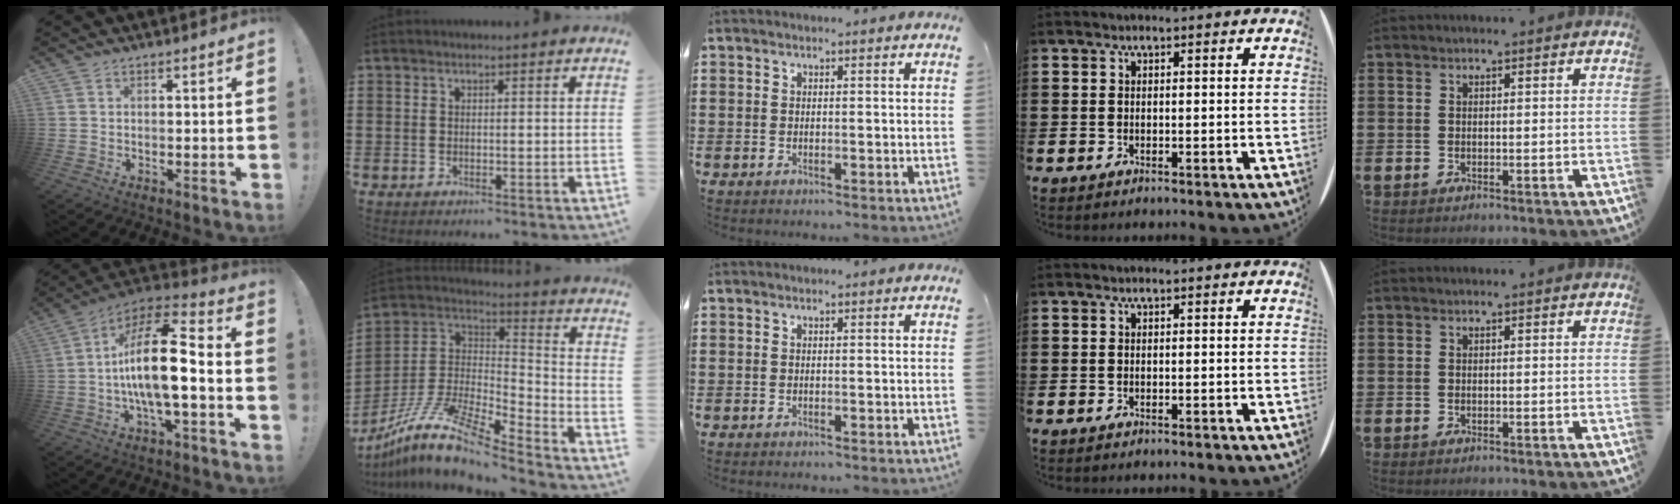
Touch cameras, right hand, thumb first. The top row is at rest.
{"thumb": {"total": 20.0, "force": [-1.9, 6.5, 18.8], "torque": [-0.338, 0.014, -0.036]}, "index": {"total": 12.6, "force": [-10.0, 2.0, 7.4], "torque": [-0.157, 0.014, -0.200]}}